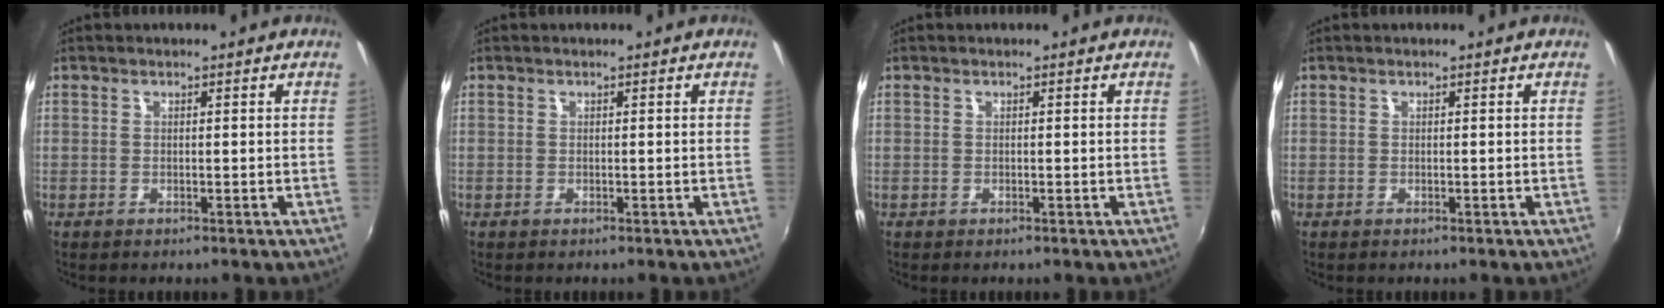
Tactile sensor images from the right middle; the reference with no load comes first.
{"total": 0.0}
{"total": 0.0}
{"total": 0.0}